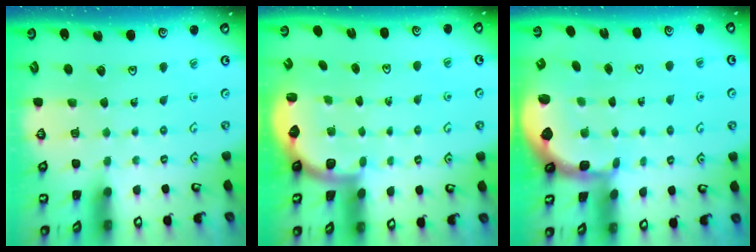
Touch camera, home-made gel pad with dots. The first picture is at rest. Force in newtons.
{"total": 2.2, "press": 2.1, "slide": 0.8}
{"total": 2.4, "press": 1.7, "slide": 1.7}